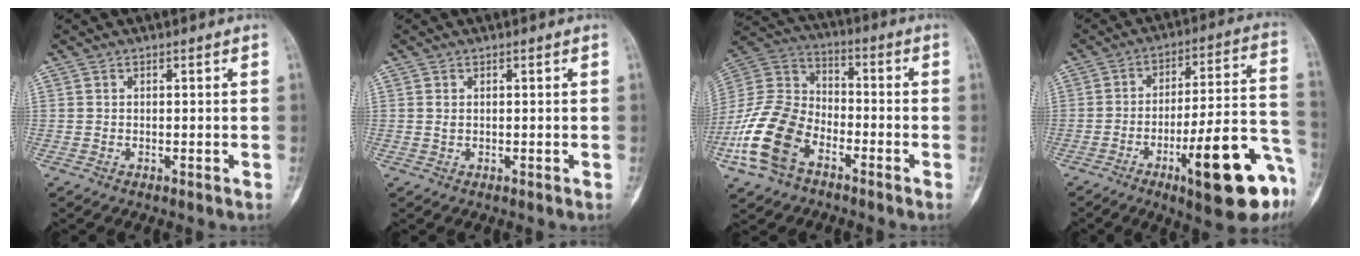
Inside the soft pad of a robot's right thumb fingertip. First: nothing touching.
{"total": 0.6, "force": [0.2, 0.3, 0.5], "torque": [-0.011, 0.003, 0.006]}
{"total": 16.4, "force": [-7.7, 10.2, 10.3], "torque": [-0.212, 0.044, -0.158]}
{"total": 21.1, "force": [-9.4, 5.2, 18.1], "torque": [-0.216, 0.052, -0.131]}